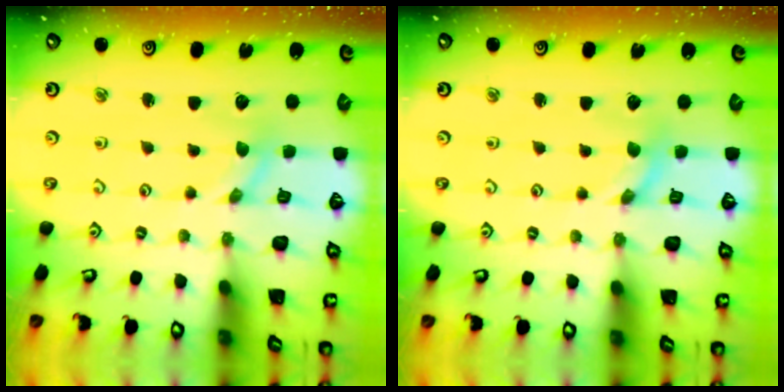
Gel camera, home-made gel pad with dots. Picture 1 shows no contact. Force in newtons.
{"total": 0.0}